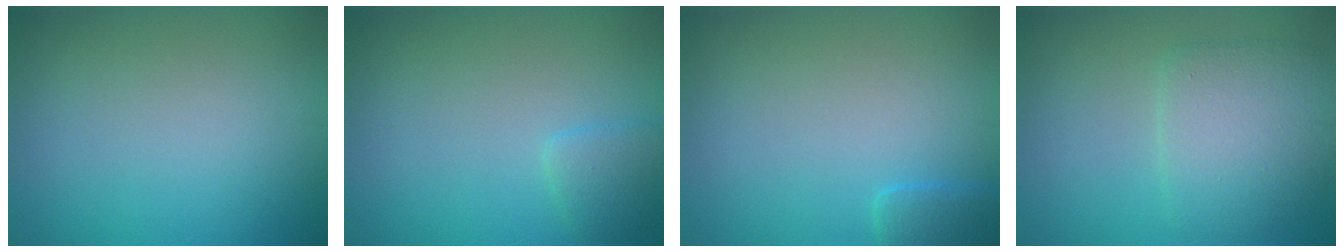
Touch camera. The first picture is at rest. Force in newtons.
{"total": 1.5, "press": 1.5, "slide": 0.2}
{"total": 1.7, "press": 1.7, "slide": 0.1}
{"total": 4.6, "press": 4.6, "slide": 0.1}